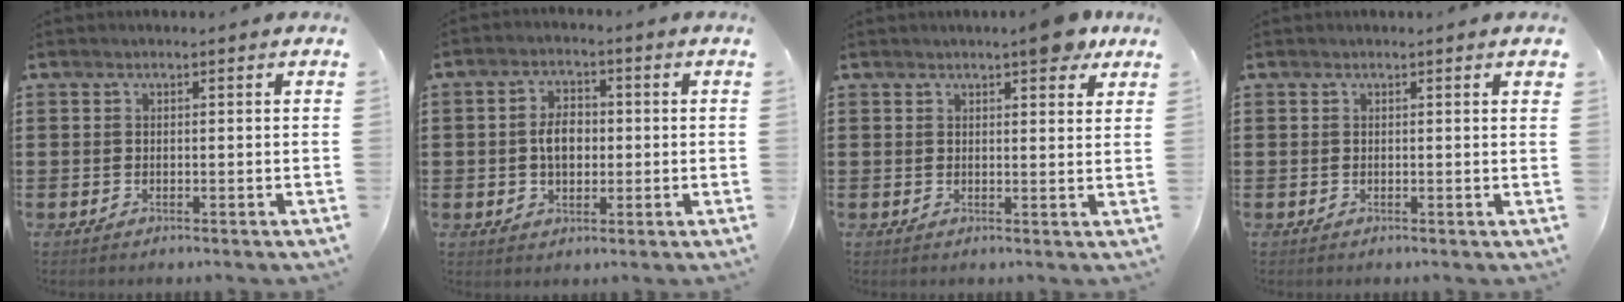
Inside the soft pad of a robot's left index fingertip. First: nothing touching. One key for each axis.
{"total": 4.5, "fx": -0.1, "fy": 2.8, "fz": 3.5, "tx": -0.062, "ty": 0.008, "tz": -0.006}
{"total": 5.4, "fx": 4.1, "fy": 1.2, "fz": 3.3, "tx": -0.043, "ty": -0.014, "tz": 0.067}
{"total": 0.7, "fx": 0.4, "fy": 0.0, "fz": 0.6, "tx": -0.011, "ty": 0.000, "tz": 0.006}